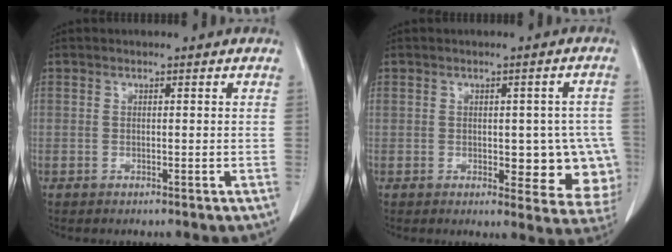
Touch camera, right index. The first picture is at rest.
{"total": 11.3, "force": [-1.1, 5.6, 9.8], "torque": [-0.115, 0.013, 0.001]}